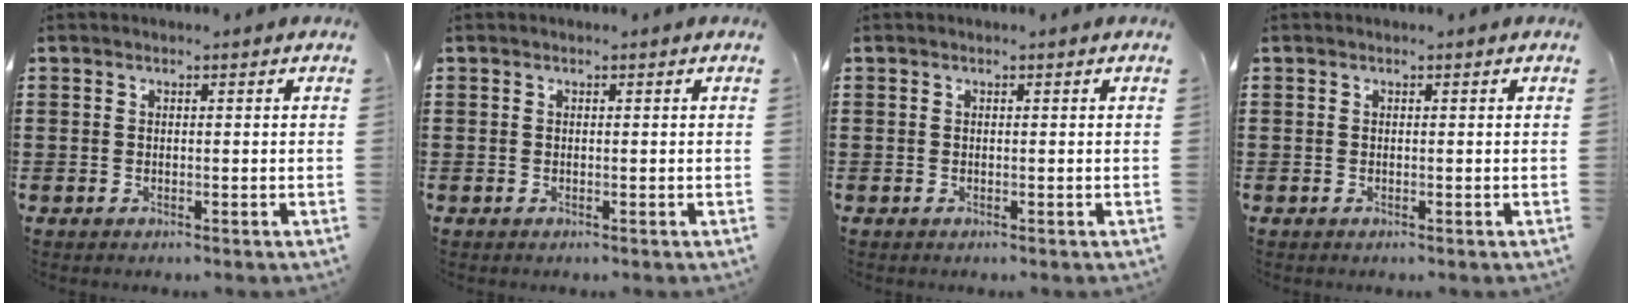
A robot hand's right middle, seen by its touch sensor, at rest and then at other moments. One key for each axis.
{"total": 0.0}
{"total": 0.0}
{"total": 0.0}